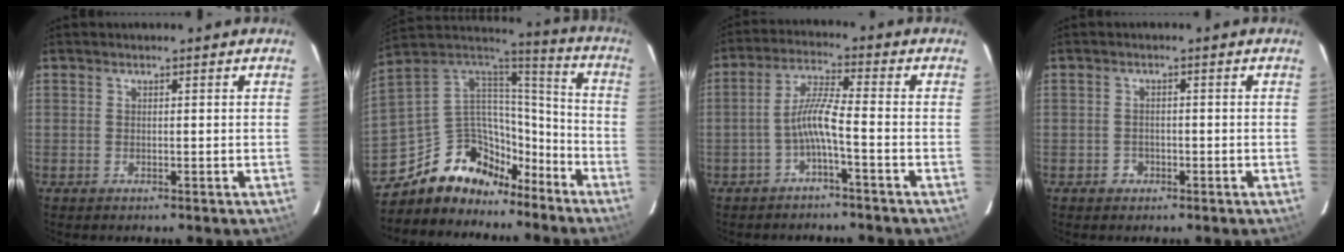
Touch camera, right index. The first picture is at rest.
{"total": 17.8, "force": [-12.5, 11.0, 6.3], "torque": [-0.133, 0.056, -0.201]}
{"total": 5.4, "force": [-2.5, -0.2, 4.8], "torque": [-0.110, 0.013, -0.047]}
{"total": 2.0, "force": [-1.0, 1.7, 0.2], "torque": [-0.005, 0.005, -0.013]}